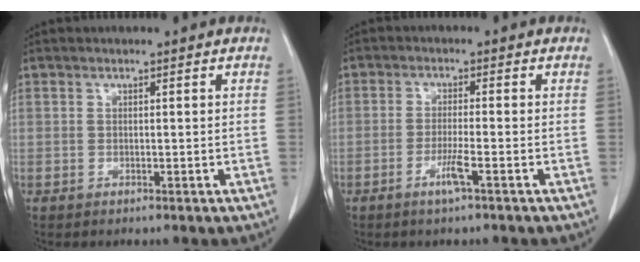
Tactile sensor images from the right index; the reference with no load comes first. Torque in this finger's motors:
{"motor_torque": [-0.05, 0.05, -0.03, 0.00]}